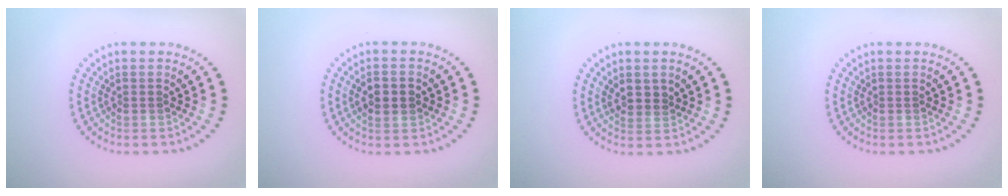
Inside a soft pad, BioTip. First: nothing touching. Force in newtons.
{"total": 2.1, "press": 2.1, "slide": 0.1}
{"total": 1.3, "press": 1.1, "slide": 0.7}
{"total": 0.0}